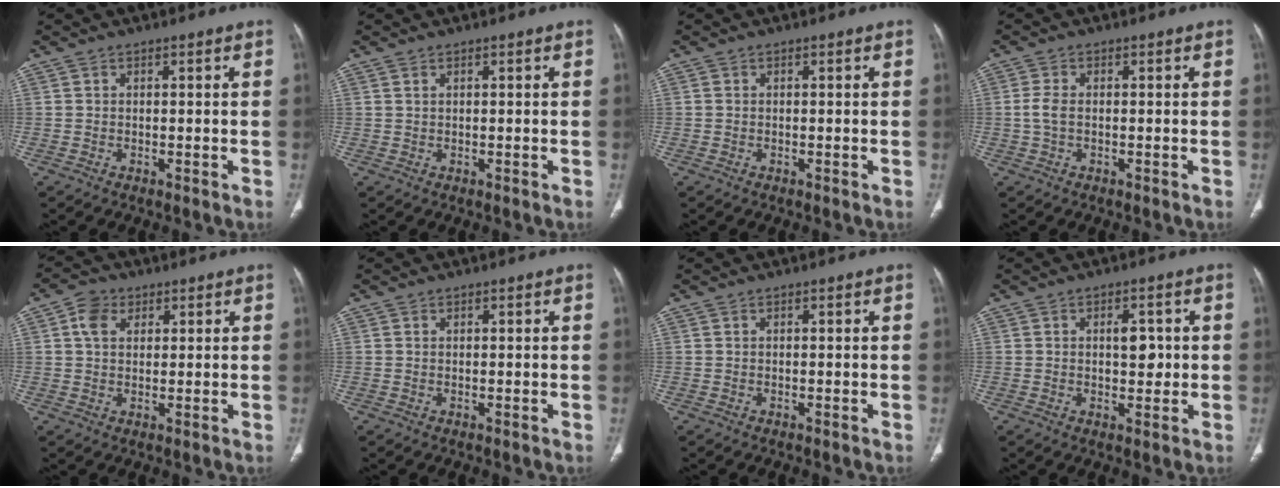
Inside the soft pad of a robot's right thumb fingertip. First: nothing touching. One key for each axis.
{"total": 0.5, "fx": 0.4, "fy": 0.2, "fz": 0.3, "tx": -0.007, "ty": 0.002, "tz": 0.008}
{"total": 0.0}
{"total": 2.6, "fx": -0.2, "fy": 1.4, "fz": 2.2, "tx": -0.054, "ty": 0.006, "tz": -0.006}
{"total": 5.0, "fx": 1.9, "fy": 3.7, "fz": 2.8, "tx": -0.037, "ty": 0.002, "tz": 0.030}
{"total": 0.0}
{"total": 0.0}
{"total": 4.6, "fx": 0.4, "fy": 2.6, "fz": 3.7, "tx": -0.040, "ty": 0.000, "tz": 0.008}